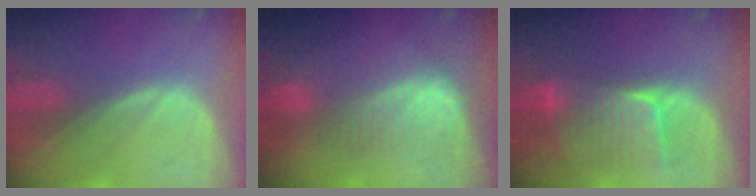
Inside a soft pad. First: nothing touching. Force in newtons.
{"total": 6.8, "press": 6.5, "slide": 2.3}
{"total": 6.8, "press": 6.8, "slide": 0.5}